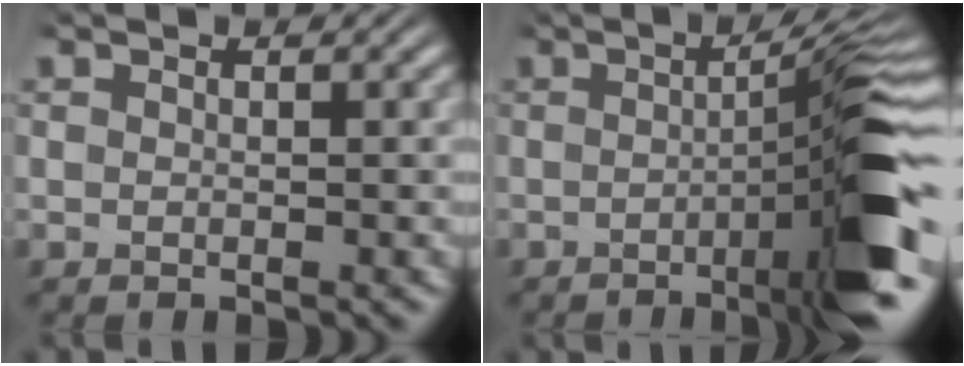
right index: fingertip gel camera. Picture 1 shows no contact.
{"total": 8.8, "force": [-1.6, 0.5, 8.6], "torque": [-0.115, 0.011, -0.023]}